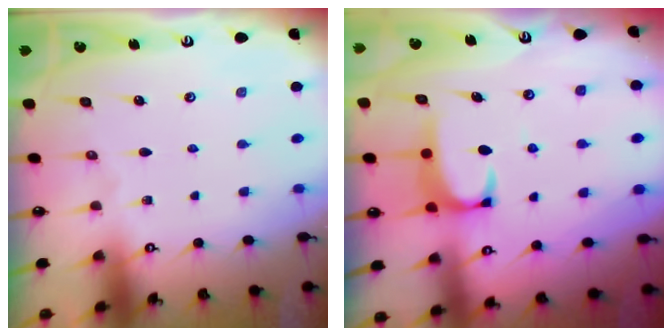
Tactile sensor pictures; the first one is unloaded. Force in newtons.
{"total": 2.1, "press": 2.1, "slide": 0.3}